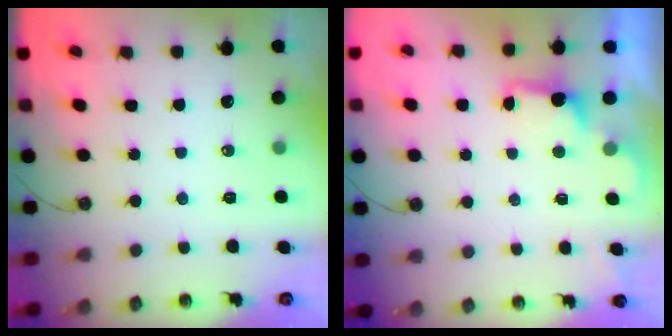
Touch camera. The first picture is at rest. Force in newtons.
{"total": 1.8, "press": 1.5, "slide": 1.0}